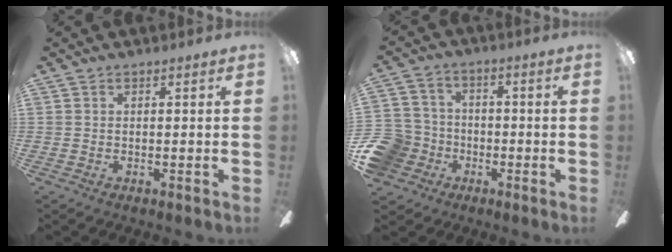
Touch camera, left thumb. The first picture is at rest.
{"total": 12.1, "force": [-4.9, 10.2, 4.2], "torque": [-0.124, 0.042, -0.087]}